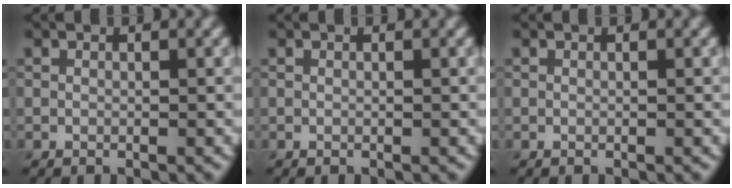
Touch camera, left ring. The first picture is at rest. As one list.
[{"total": 0.0}, {"total": 0.0}]